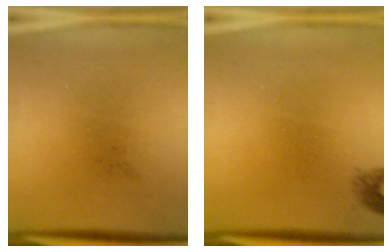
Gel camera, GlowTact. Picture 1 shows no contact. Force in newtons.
{"total": 1.2}